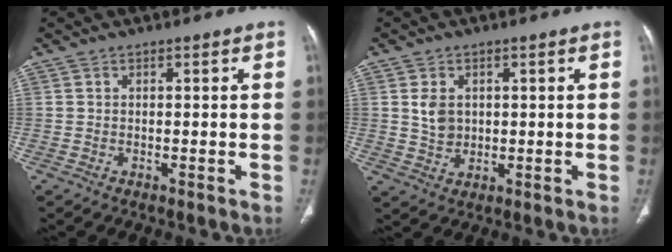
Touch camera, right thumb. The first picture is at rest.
{"total": 4.3, "force": [0.9, 3.3, 2.6], "torque": [-0.032, -0.009, 0.024]}